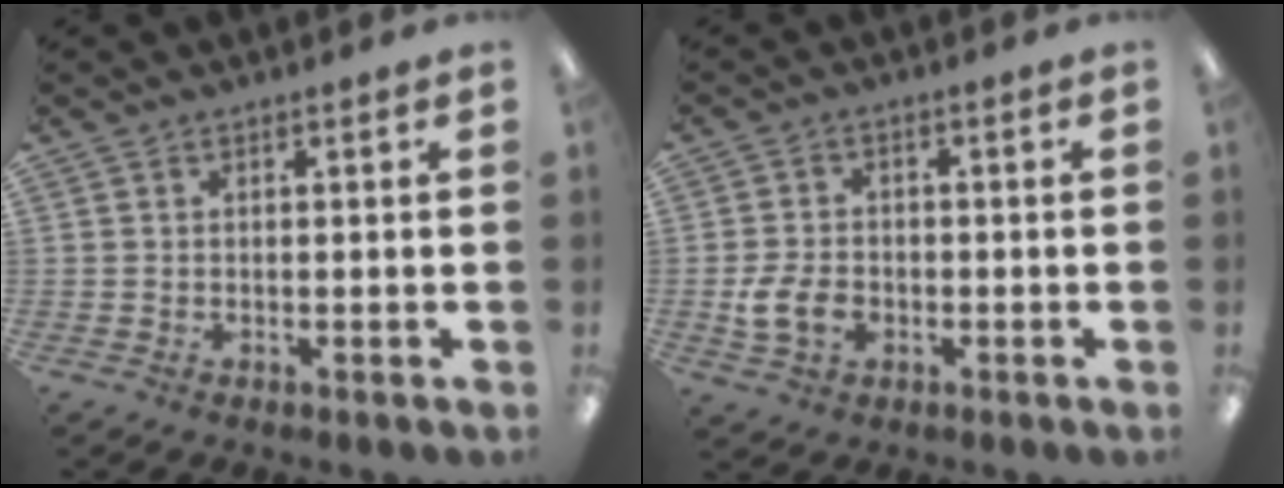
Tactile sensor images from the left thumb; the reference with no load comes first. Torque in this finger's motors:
{"motor_torque": [-0.33, 0.23, -0.11, 0.12, 0.05]}